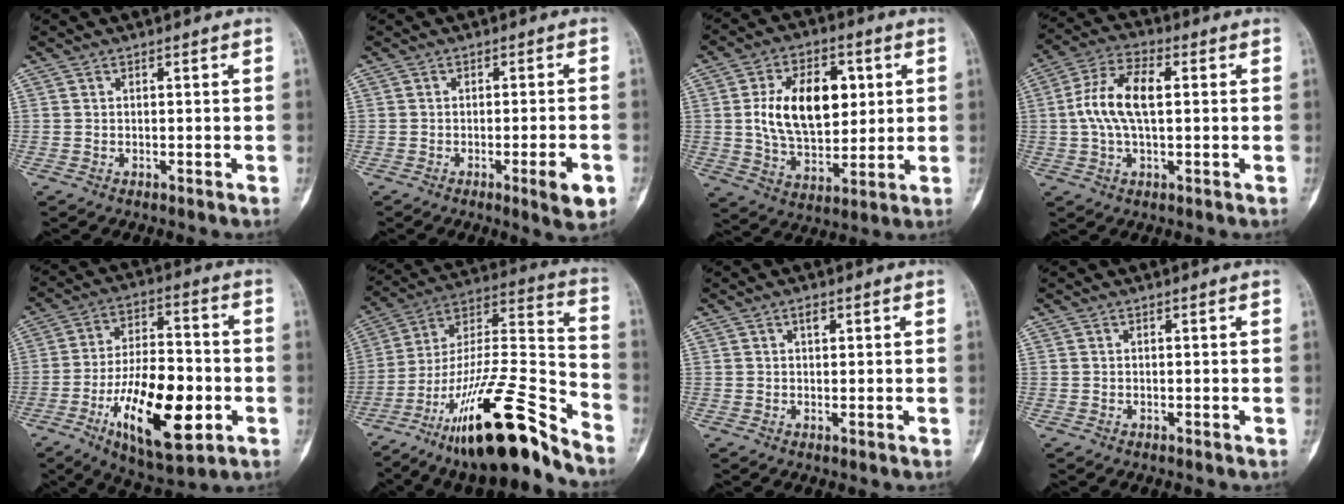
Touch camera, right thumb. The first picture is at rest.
{"total": 5.6, "force": [-2.3, 0.9, 5.1], "torque": [-0.069, 0.000, -0.027]}
{"total": 16.4, "force": [3.0, 9.9, 12.7], "torque": [-0.178, -0.009, 0.056]}
{"total": 10.8, "force": [1.1, 5.1, 9.4], "torque": [-0.197, 0.023, 0.016]}
{"total": 20.2, "force": [-6.4, 8.7, 17.1], "torque": [-0.271, 0.020, -0.097]}
{"total": 26.0, "force": [-17.5, 5.3, 18.5], "torque": [-0.311, 0.086, -0.299]}
{"total": 1.8, "force": [0.8, 0.9, 1.3], "torque": [-0.020, -0.002, 0.012]}
{"total": 0.0}